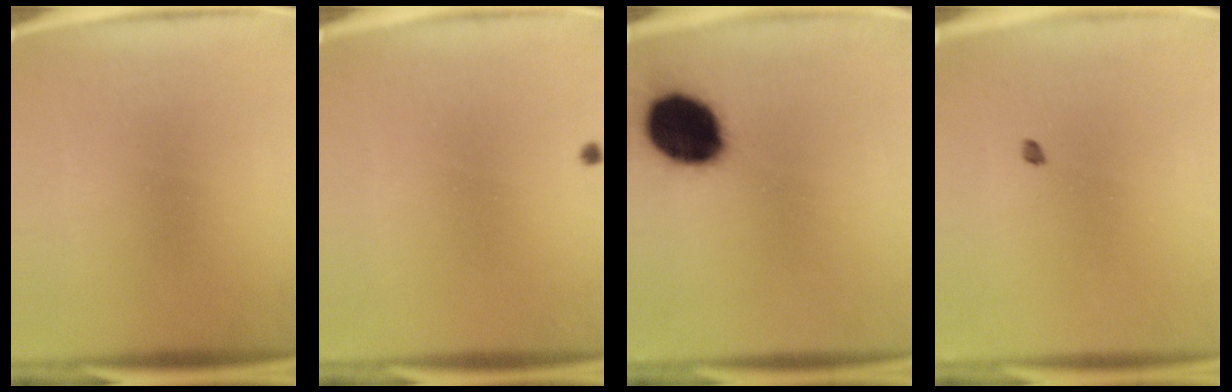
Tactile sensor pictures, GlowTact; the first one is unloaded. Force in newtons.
{"total": 0.5}
{"total": 19.3}
{"total": 0.9}